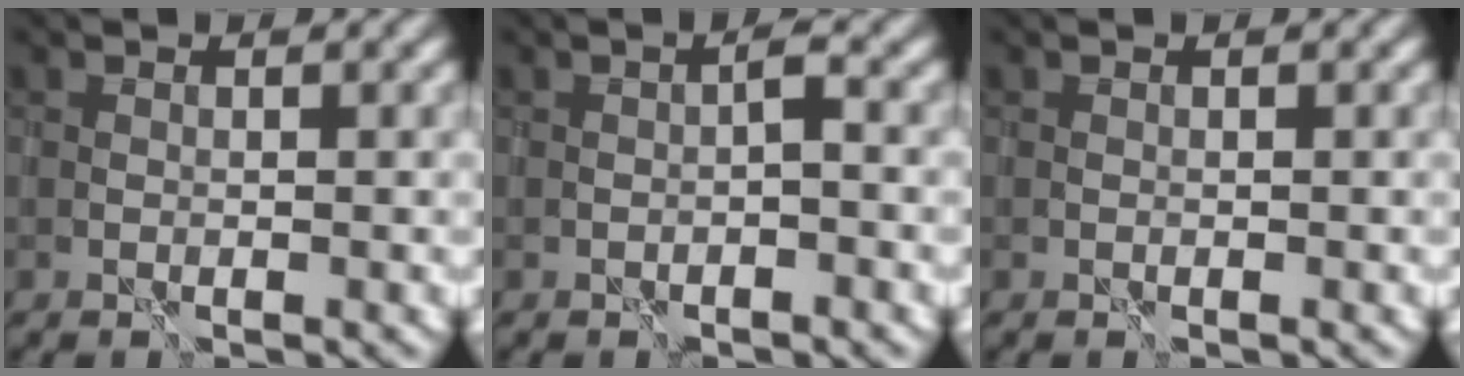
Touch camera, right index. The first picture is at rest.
{"total": 1.3, "force": [-0.5, 0.1, 1.2], "torque": [-0.021, 0.004, -0.008]}
{"total": 0.0}